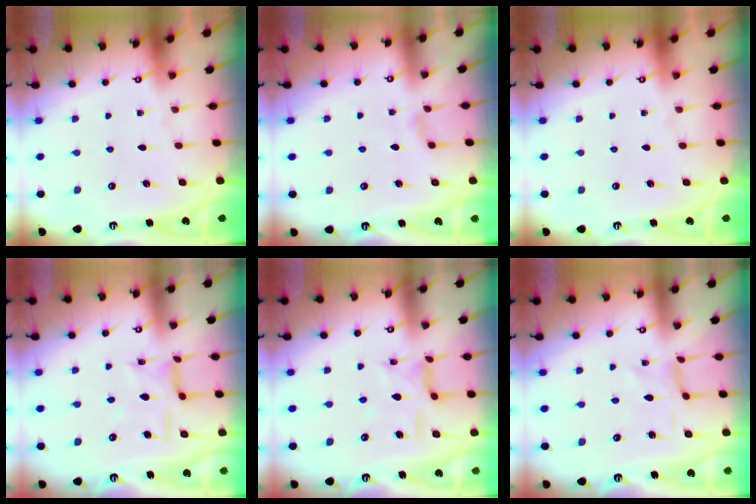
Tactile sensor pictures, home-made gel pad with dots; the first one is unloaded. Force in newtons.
{"total": 0.8, "press": 0.7, "slide": 0.3}
{"total": 0.0}
{"total": 9.6, "press": 9.5, "slide": 0.7}
{"total": 9.6, "press": 9.5, "slide": 0.7}
{"total": 0.7, "press": 0.6, "slide": 0.3}